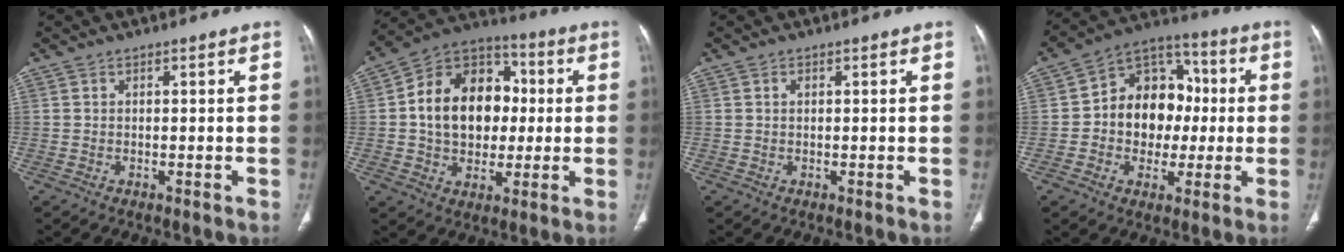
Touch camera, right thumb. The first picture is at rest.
{"total": 18.3, "force": [1.3, 13.7, 12.2], "torque": [-0.162, 0.026, 0.017]}
{"total": 0.7, "force": [0.3, 0.5, 0.5], "torque": [-0.009, 0.001, 0.005]}
{"total": 15.1, "force": [-0.2, 12.0, 9.3], "torque": [-0.091, 0.035, -0.012]}